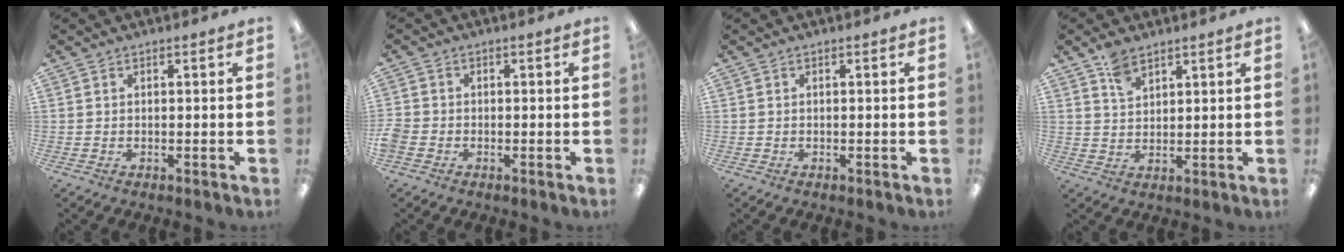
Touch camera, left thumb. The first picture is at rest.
{"total": 2.4, "force": [-1.1, 1.9, 1.0], "torque": [-0.015, 0.006, -0.019]}
{"total": 0.0}
{"total": 4.9, "force": [3.6, 2.5, 2.3], "torque": [-0.038, -0.013, 0.066]}